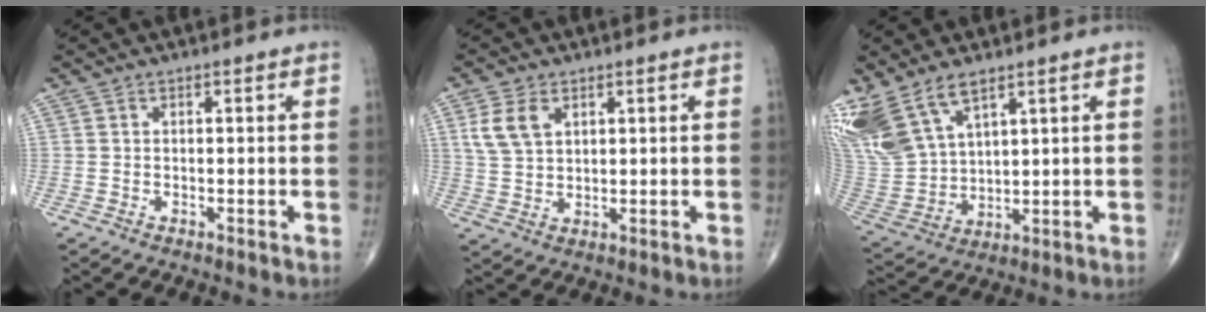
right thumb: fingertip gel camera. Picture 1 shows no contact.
{"total": 6.3, "force": [2.6, 4.0, 4.1], "torque": [-0.078, -0.002, 0.057]}
{"total": 16.0, "force": [9.7, 7.8, 10.0], "torque": [-0.224, -0.028, 0.212]}